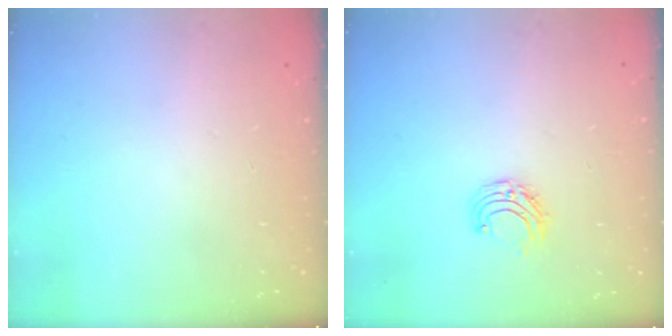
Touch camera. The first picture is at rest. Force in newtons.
{"total": 5.9, "press": 5.8, "slide": 0.7}